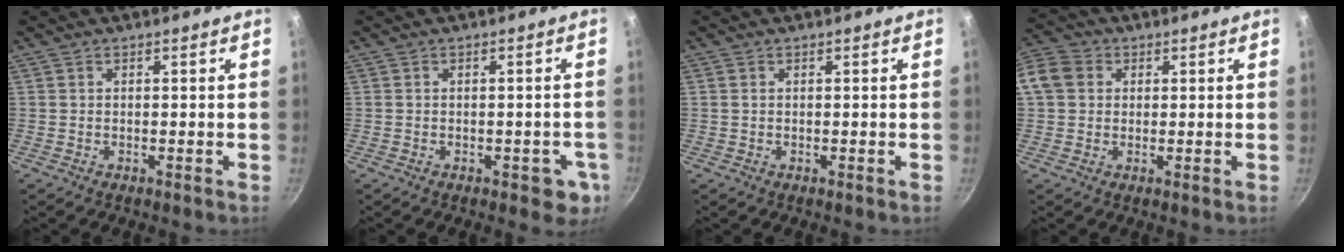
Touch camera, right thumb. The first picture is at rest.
{"total": 4.6, "force": [-1.5, 2.8, 3.3], "torque": [-0.013, 0.012, -0.012]}
{"total": 0.7, "force": [0.2, 0.5, 0.4], "torque": [-0.007, 0.002, 0.003]}
{"total": 10.7, "force": [1.9, 9.2, 5.1], "torque": [-0.104, 0.026, 0.023]}